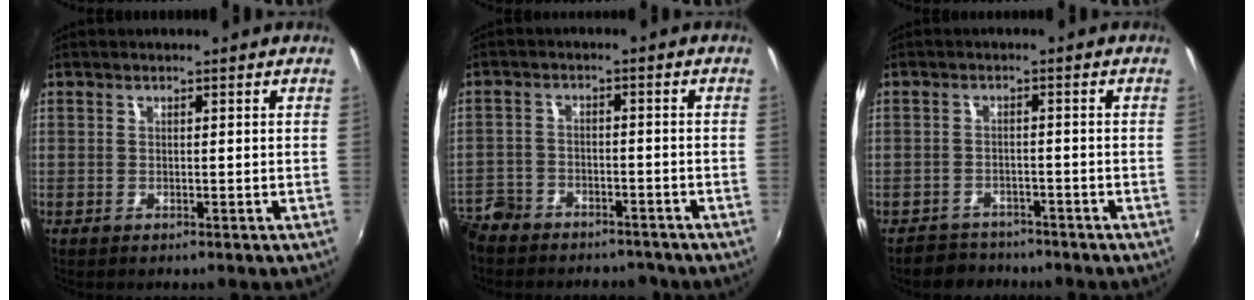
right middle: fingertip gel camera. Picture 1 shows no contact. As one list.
[{"total": 12.7, "force": [-9.6, 7.6, 3.3], "torque": [-0.110, 0.016, -0.152]}, {"total": 5.1, "force": [-4.4, 2.5, 0.2], "torque": [-0.021, 0.006, -0.073]}]